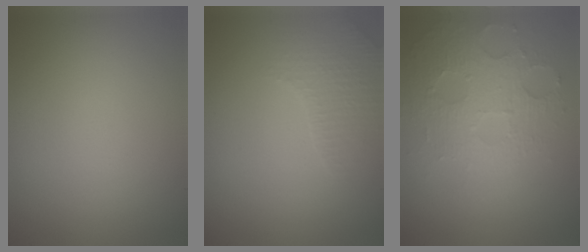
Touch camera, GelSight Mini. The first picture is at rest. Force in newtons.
{"total": 2.3, "press": 2.2, "slide": 0.7}
{"total": 4.0, "press": 3.2, "slide": 2.5}